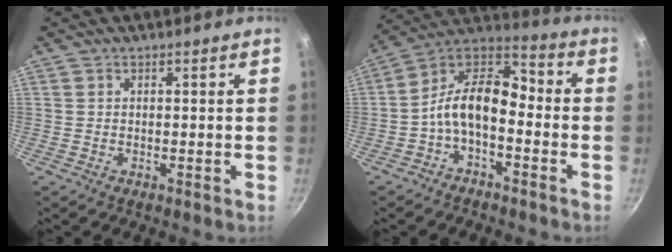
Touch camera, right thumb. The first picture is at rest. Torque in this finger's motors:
{"motor_torque": [1.25, 2.27, 1.28, -0.85, 0.13]}